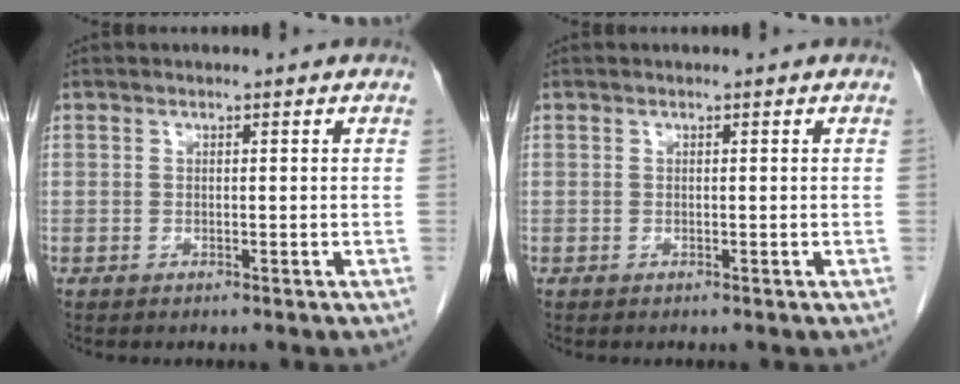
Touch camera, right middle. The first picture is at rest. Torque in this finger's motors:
{"motor_torque": [-0.09, 0.09, -0.03, -0.01]}